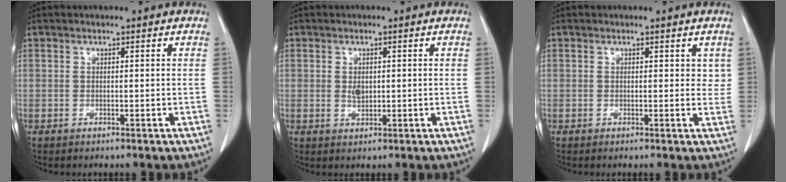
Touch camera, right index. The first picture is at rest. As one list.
[{"total": 1.9, "force": [0.2, 1.1, 1.5], "torque": [-0.026, -0.003, 0.006]}, {"total": 1.8, "force": [0.9, 1.3, 0.9], "torque": [0.002, 0.001, 0.008]}]